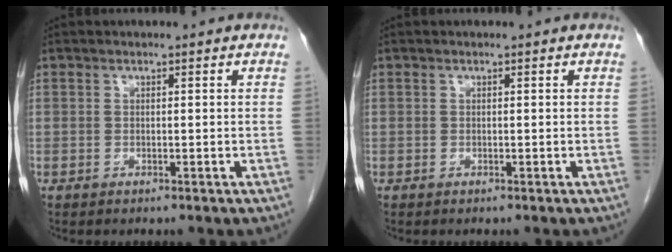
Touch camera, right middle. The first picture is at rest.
{"total": 0.0}